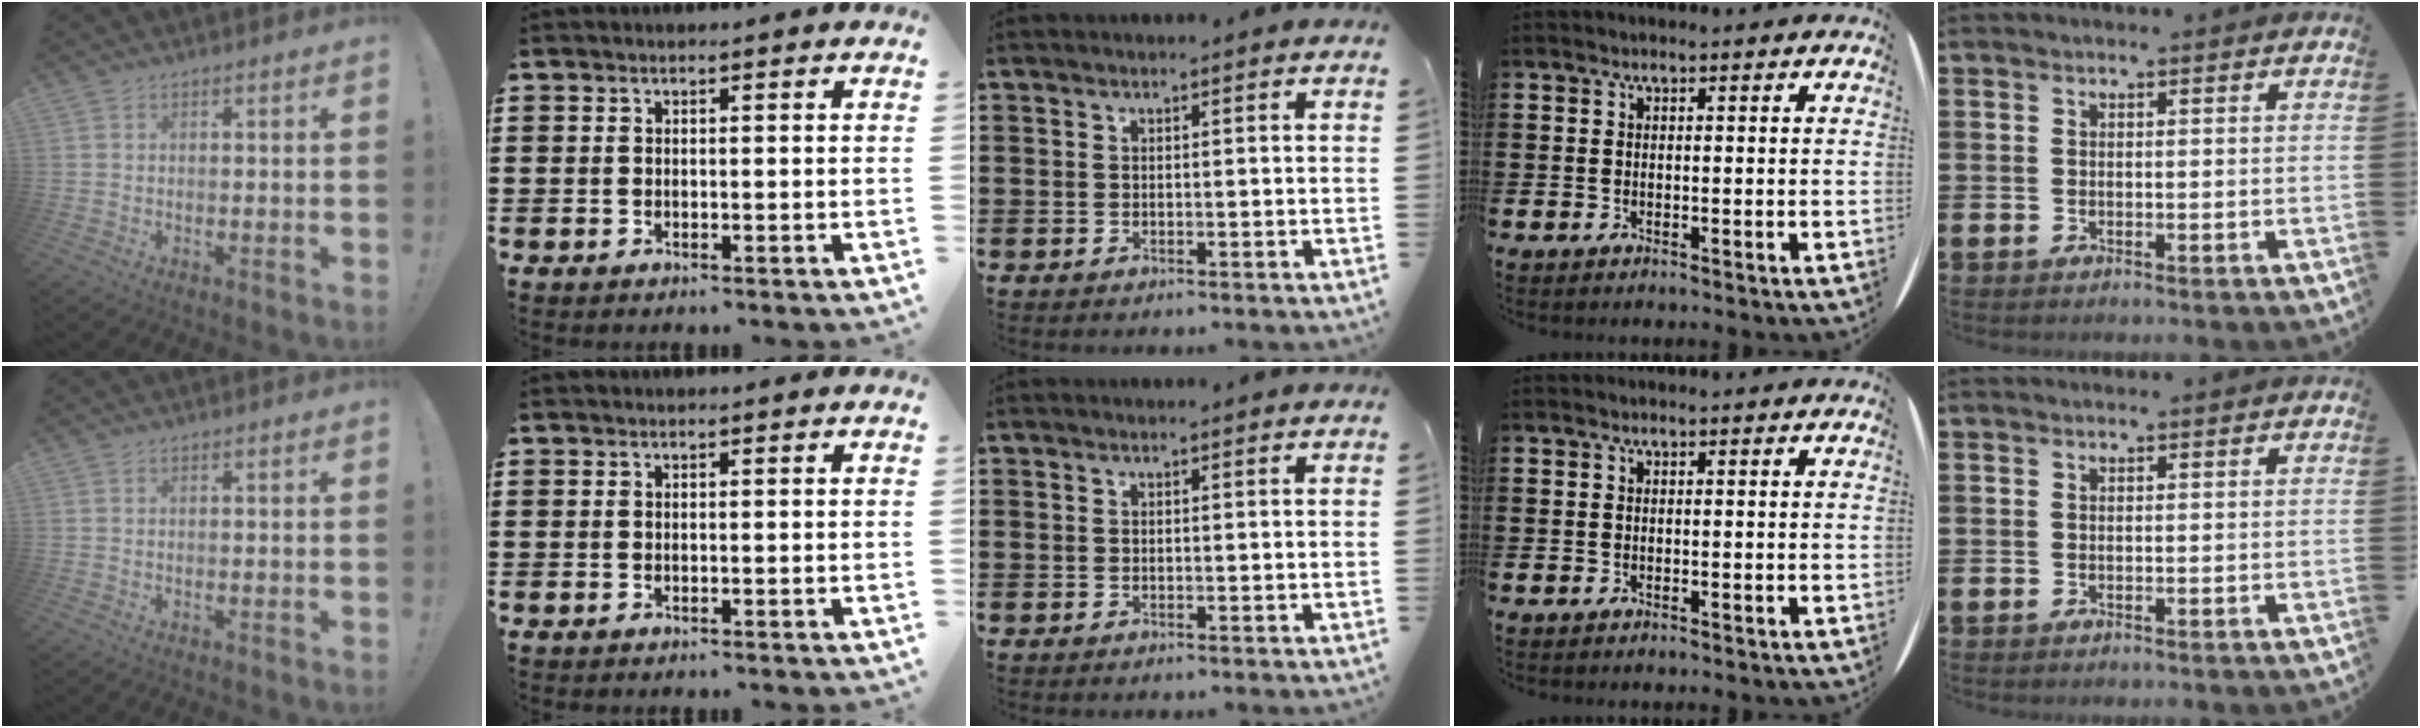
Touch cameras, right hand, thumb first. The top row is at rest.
{}